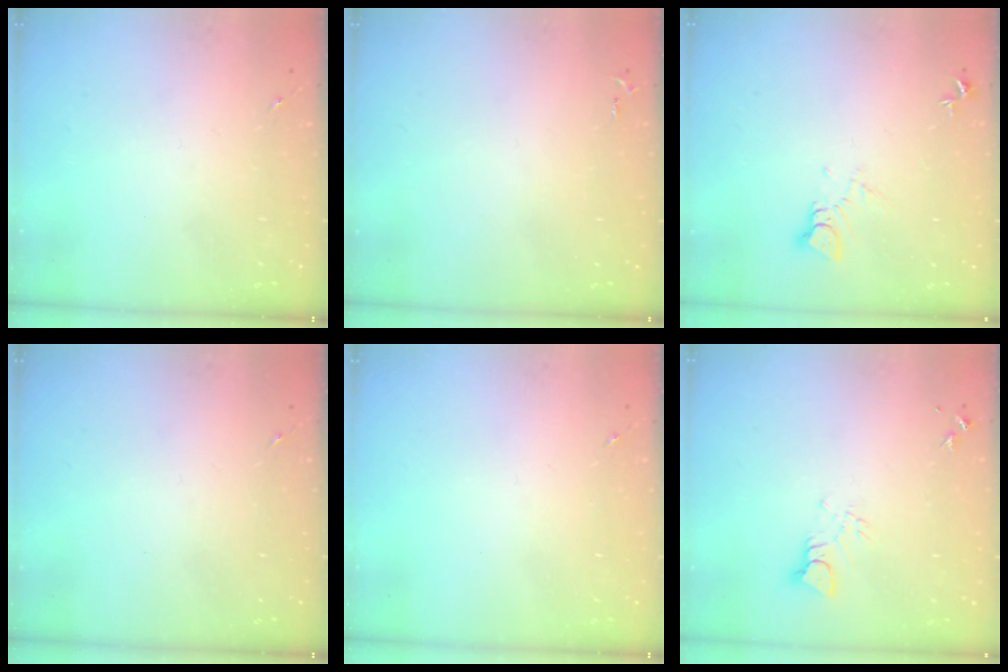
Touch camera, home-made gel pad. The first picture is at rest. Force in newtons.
{"total": 2.5, "press": 2.5, "slide": 0.3}
{"total": 3.5, "press": 3.5, "slide": 0.3}
{"total": 0.0}
{"total": 0.0}
{"total": 3.2, "press": 3.2, "slide": 0.2}